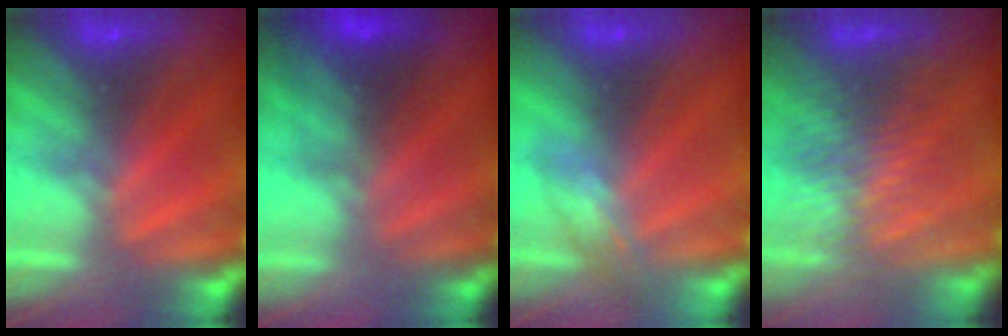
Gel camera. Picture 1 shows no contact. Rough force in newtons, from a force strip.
{"total": 2.3}
{"total": 2.1}
{"total": 3.2}